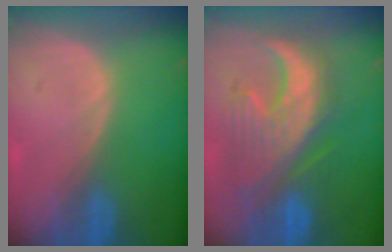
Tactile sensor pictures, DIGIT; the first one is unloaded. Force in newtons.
{"total": 10.5, "press": 10.2, "slide": 2.5}